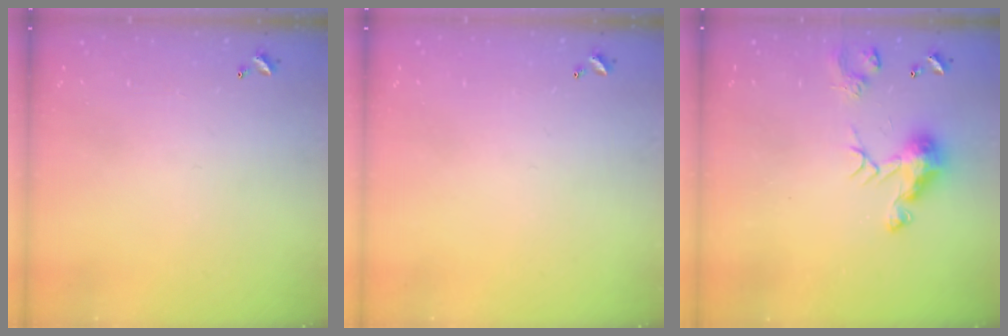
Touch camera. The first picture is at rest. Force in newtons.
{"total": 0.0}
{"total": 7.8, "press": 7.7, "slide": 0.7}